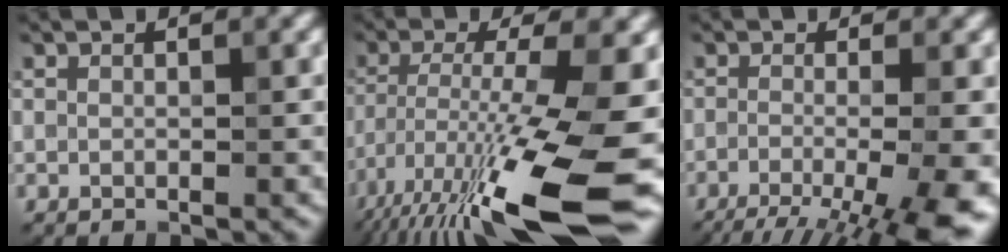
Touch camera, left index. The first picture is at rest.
{"total": 16.8, "force": [-8.4, 3.2, 14.1], "torque": [-0.267, -0.016, -0.140]}
{"total": 11.1, "force": [-5.9, 3.3, 8.8], "torque": [-0.109, -0.024, -0.076]}